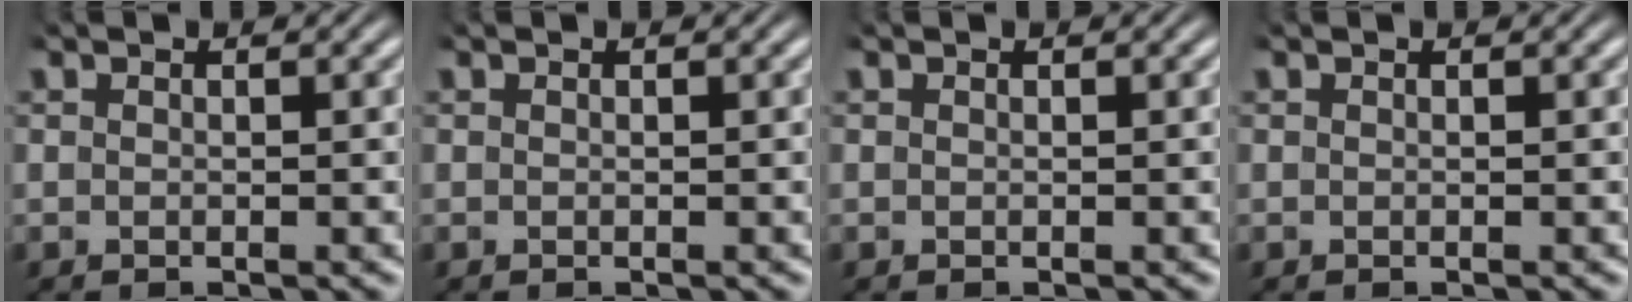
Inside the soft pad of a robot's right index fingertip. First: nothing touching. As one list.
[{"total": 0.0}, {"total": 0.0}, {"total": 0.0}]